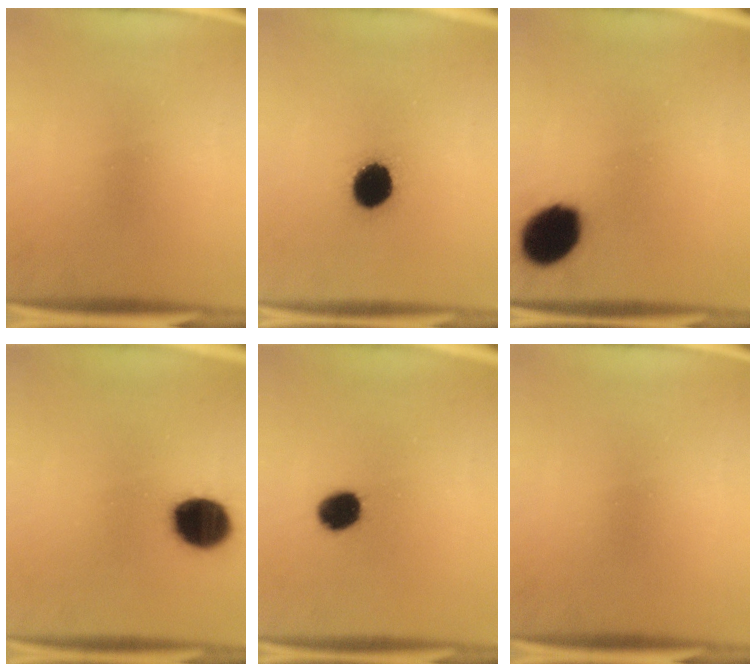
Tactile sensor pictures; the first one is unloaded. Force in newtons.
{"total": 10.0}
{"total": 13.1}
{"total": 13.7}
{"total": 7.2}
{"total": 0.0}